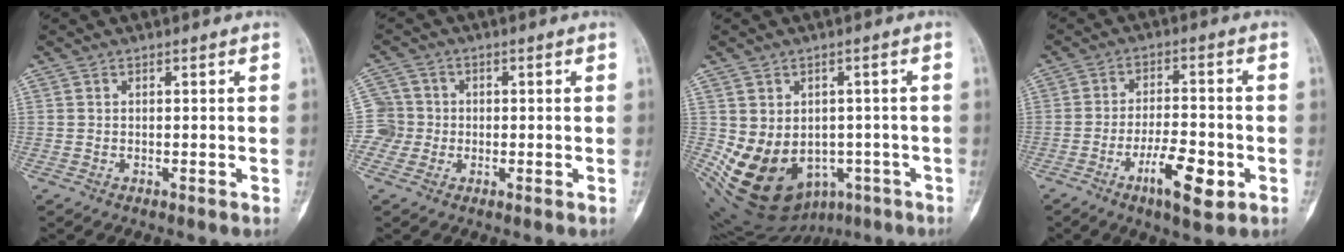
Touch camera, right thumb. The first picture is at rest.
{"total": 5.4, "force": [-0.6, 5.4, 0.3], "torque": [0.016, 0.014, -0.018]}
{"total": 15.8, "force": [-4.6, 12.4, 8.6], "torque": [-0.136, 0.013, -0.043]}
{"total": 9.7, "force": [-4.1, 3.3, 8.2], "torque": [-0.132, 0.017, -0.067]}